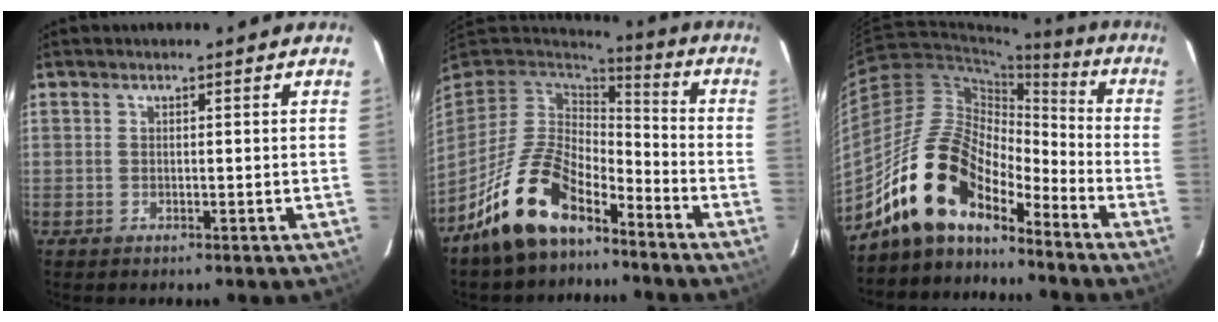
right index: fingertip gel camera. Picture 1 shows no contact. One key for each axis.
{"total": 15.1, "fx": -9.9, "fy": 7.1, "fz": 8.8, "tx": -0.184, "ty": 0.002, "tz": -0.179}
{"total": 15.5, "fx": -12.1, "fy": 5.9, "fz": 7.6, "tx": -0.136, "ty": 0.013, "tz": -0.239}